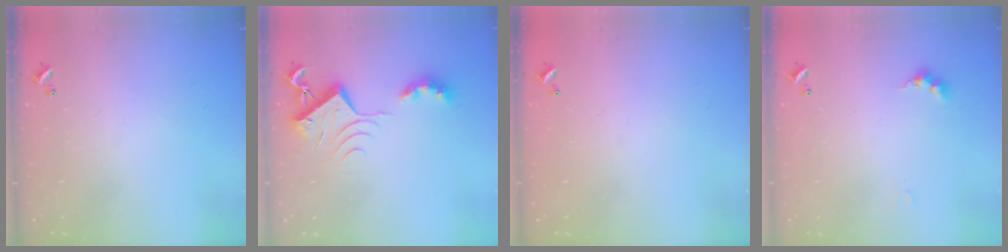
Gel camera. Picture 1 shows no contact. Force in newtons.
{"total": 7.7, "press": 7.6, "slide": 1.0}
{"total": 2.8, "press": 2.8, "slide": 0.1}
{"total": 2.8, "press": 2.8, "slide": 0.6}